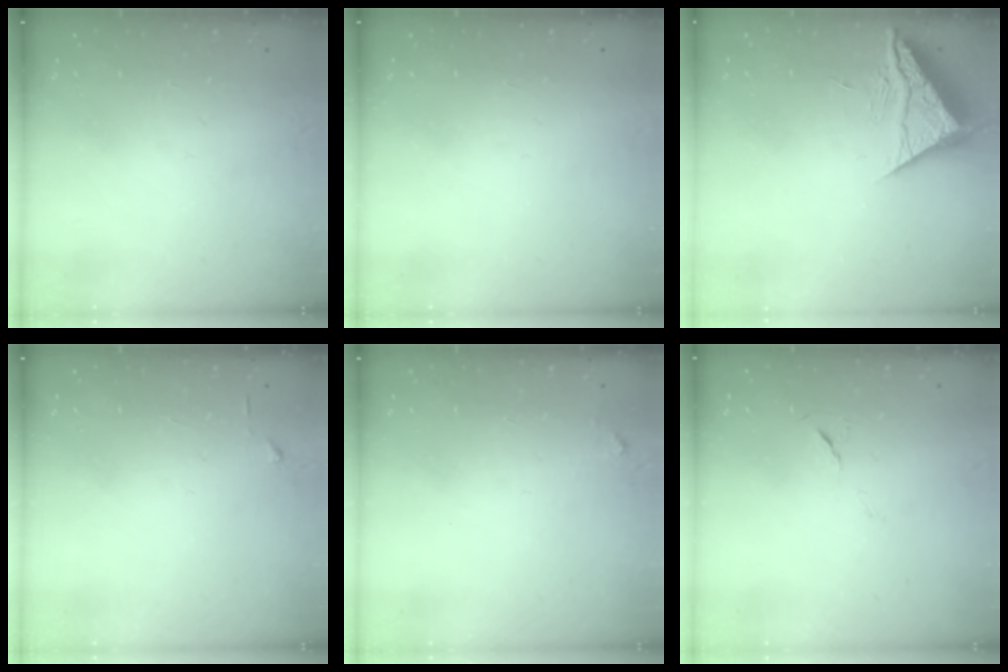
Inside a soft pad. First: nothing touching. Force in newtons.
{"total": 1.5, "press": 1.5, "slide": 0.1}
{"total": 6.4, "press": 6.4, "slide": 0.2}
{"total": 3.0, "press": 2.9, "slide": 0.4}
{"total": 3.1, "press": 3.1, "slide": 0.1}
{"total": 5.6, "press": 5.1, "slide": 2.2}